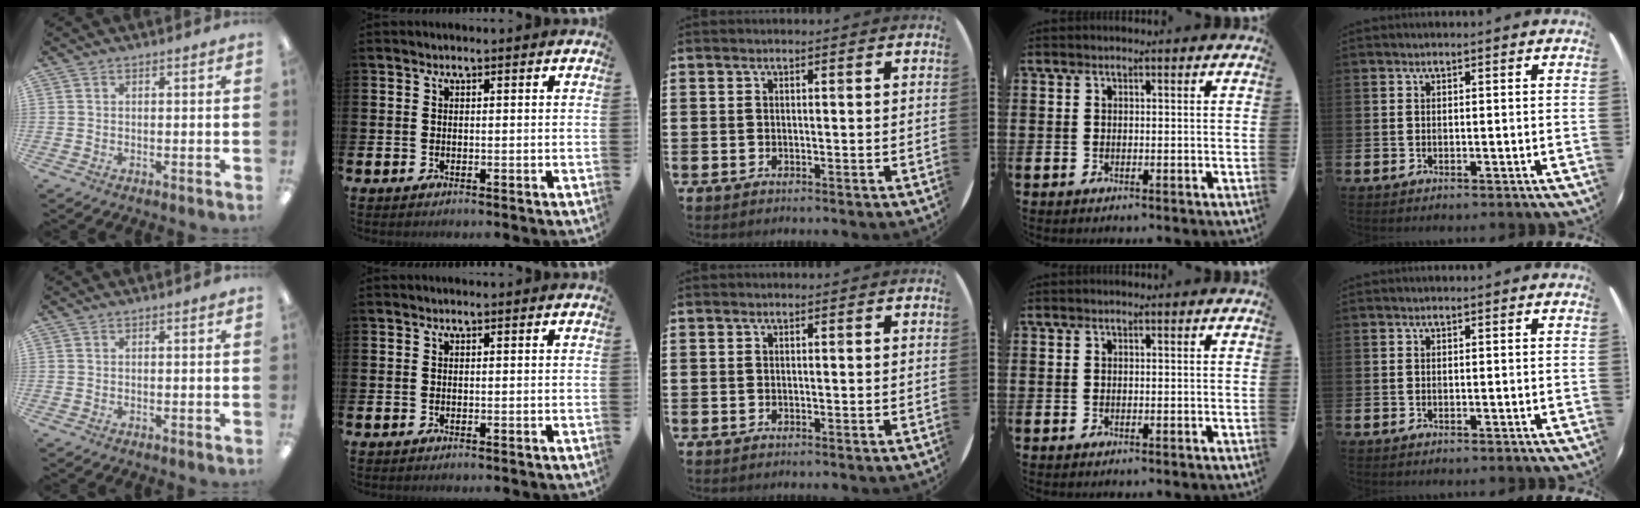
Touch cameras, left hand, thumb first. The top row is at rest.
{}